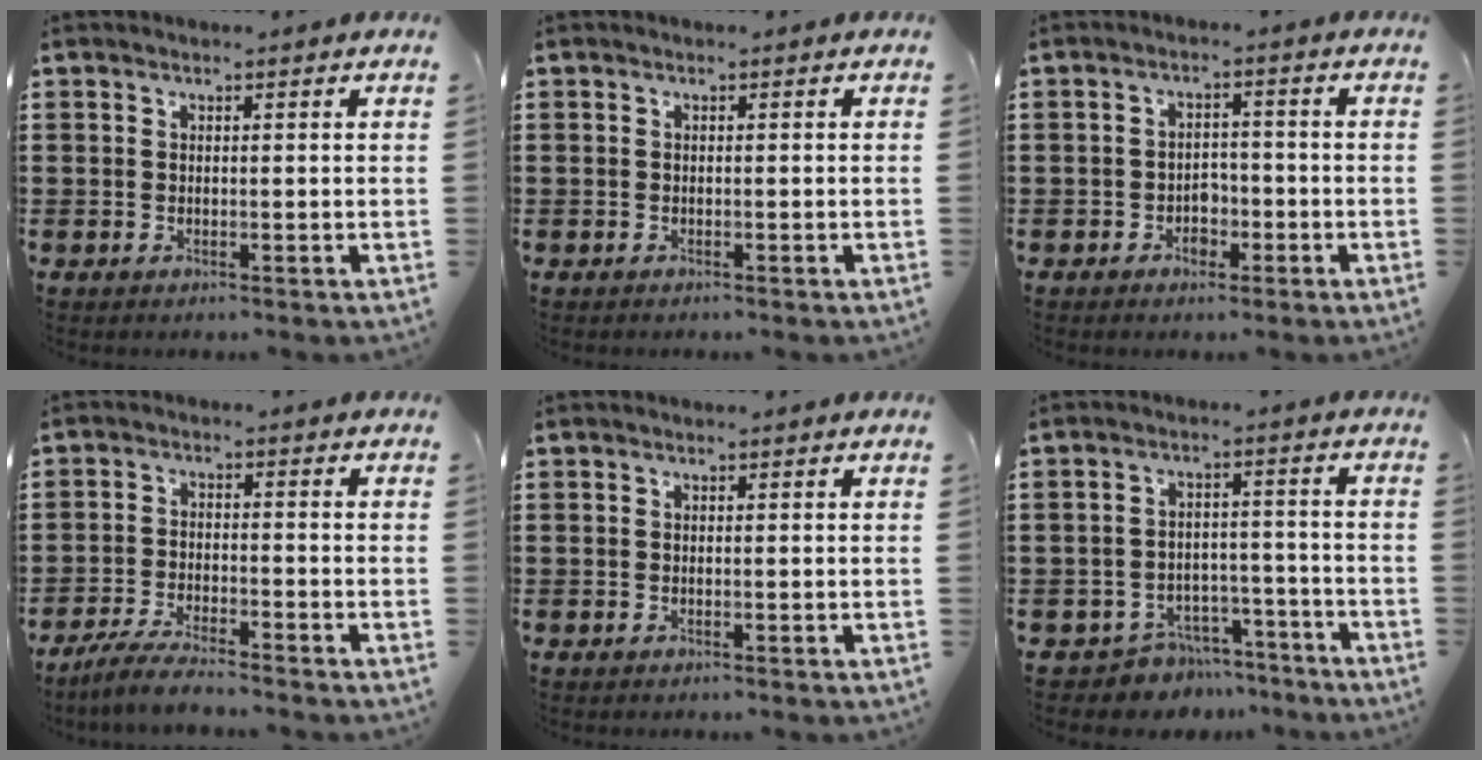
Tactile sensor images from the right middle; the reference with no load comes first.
{"total": 0.0}
{"total": 2.7, "force": [-1.7, 1.8, 1.2], "torque": [-0.025, 0.005, -0.037]}
{"total": 4.2, "force": [-3.9, 0.1, 1.7], "torque": [-0.044, -0.006, -0.079]}
{"total": 0.0}
{"total": 4.8, "force": [-4.6, 1.4, 0.2], "torque": [-0.010, 0.014, -0.093]}